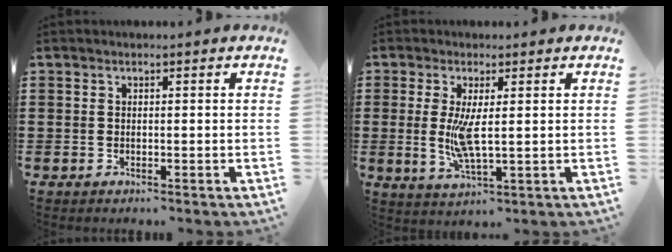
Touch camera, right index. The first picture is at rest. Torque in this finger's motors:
{"motor_torque": [0.61, 0.08, 0.49, 0.12]}